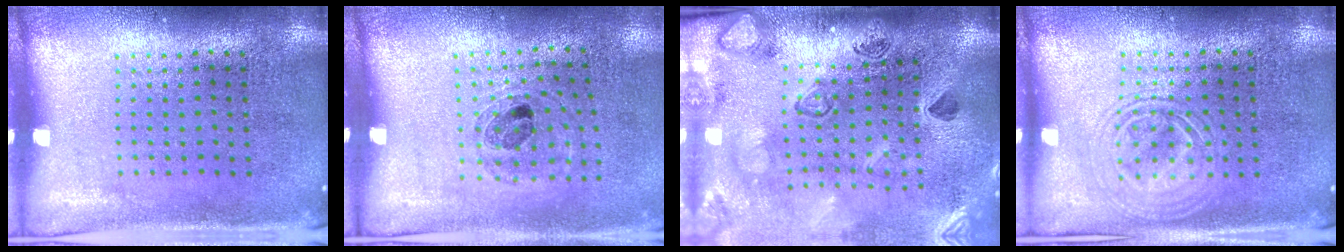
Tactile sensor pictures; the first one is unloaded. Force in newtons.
{"total": 1.0, "press": 0.9, "slide": 0.4}
{"total": 2.5, "press": 2.4, "slide": 0.8}
{"total": 2.6, "press": 2.6, "slide": 0.3}